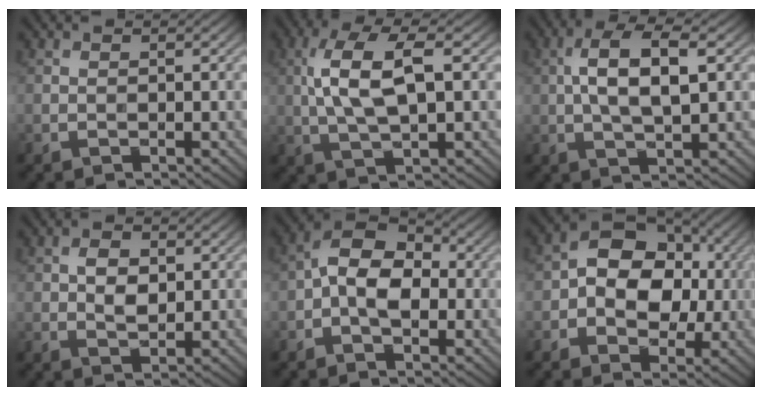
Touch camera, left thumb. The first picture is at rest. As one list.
[{"total": 8.5, "force": [1.1, 3.2, 7.8], "torque": [-0.165, 0.009, 0.018]}, {"total": 7.7, "force": [1.1, 3.0, 7.0], "torque": [-0.141, 0.008, 0.016]}, {"total": 3.8, "force": [0.6, 2.3, 2.9], "torque": [-0.055, -0.002, 0.008]}, {"total": 8.5, "force": [-0.6, 5.1, 6.8], "torque": [-0.118, 0.014, -0.024]}, {"total": 10.4, "force": [0.1, 7.4, 7.3], "torque": [-0.111, 0.010, -0.015]}]